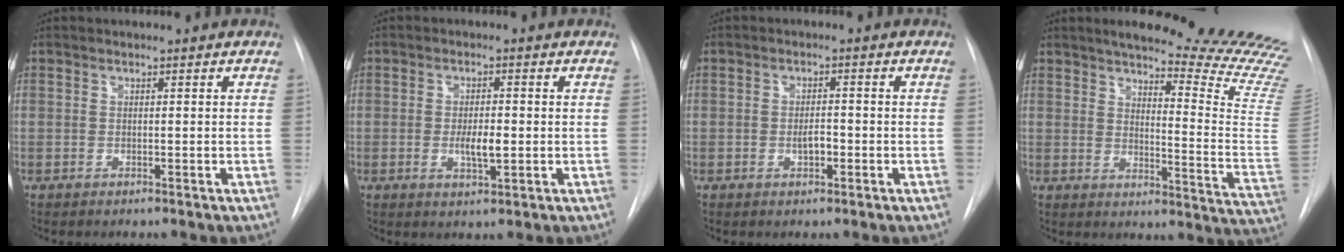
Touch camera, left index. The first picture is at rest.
{"total": 3.9, "force": [-1.6, 1.0, 3.4], "torque": [-0.059, -0.008, -0.021]}
{"total": 2.6, "force": [-1.8, 0.7, 1.7], "torque": [-0.027, -0.003, -0.026]}
{"total": 23.3, "force": [20.2, 0.2, 11.5], "torque": [-0.136, -0.136, 0.234]}